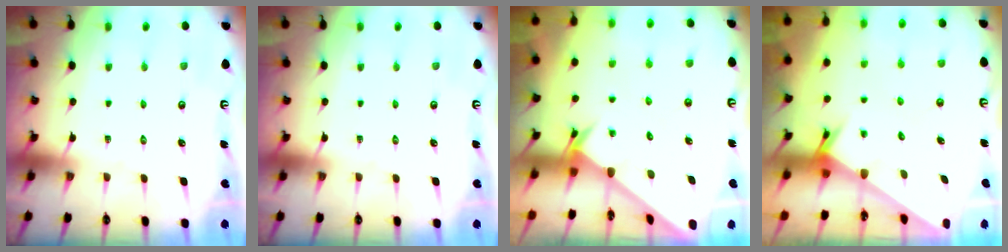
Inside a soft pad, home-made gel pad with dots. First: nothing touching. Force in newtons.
{"total": 0.0}
{"total": 2.3, "press": 2.3, "slide": 0.2}
{"total": 2.5, "press": 2.5, "slide": 0.1}